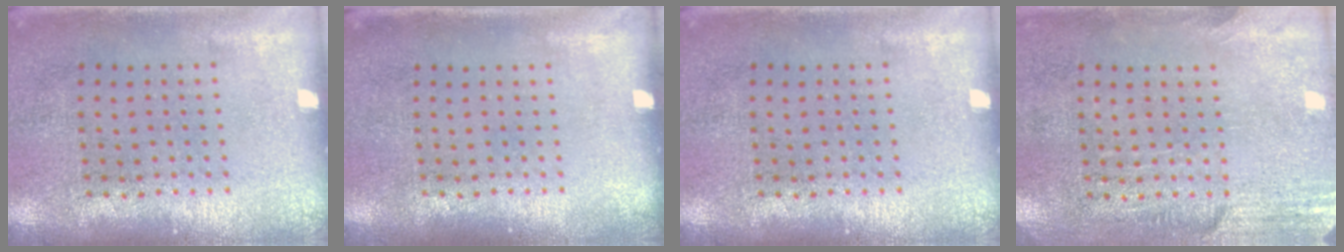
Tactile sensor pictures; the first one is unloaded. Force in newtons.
{"total": 0.0}
{"total": 0.0}
{"total": 2.8, "press": 2.4, "slide": 1.5}